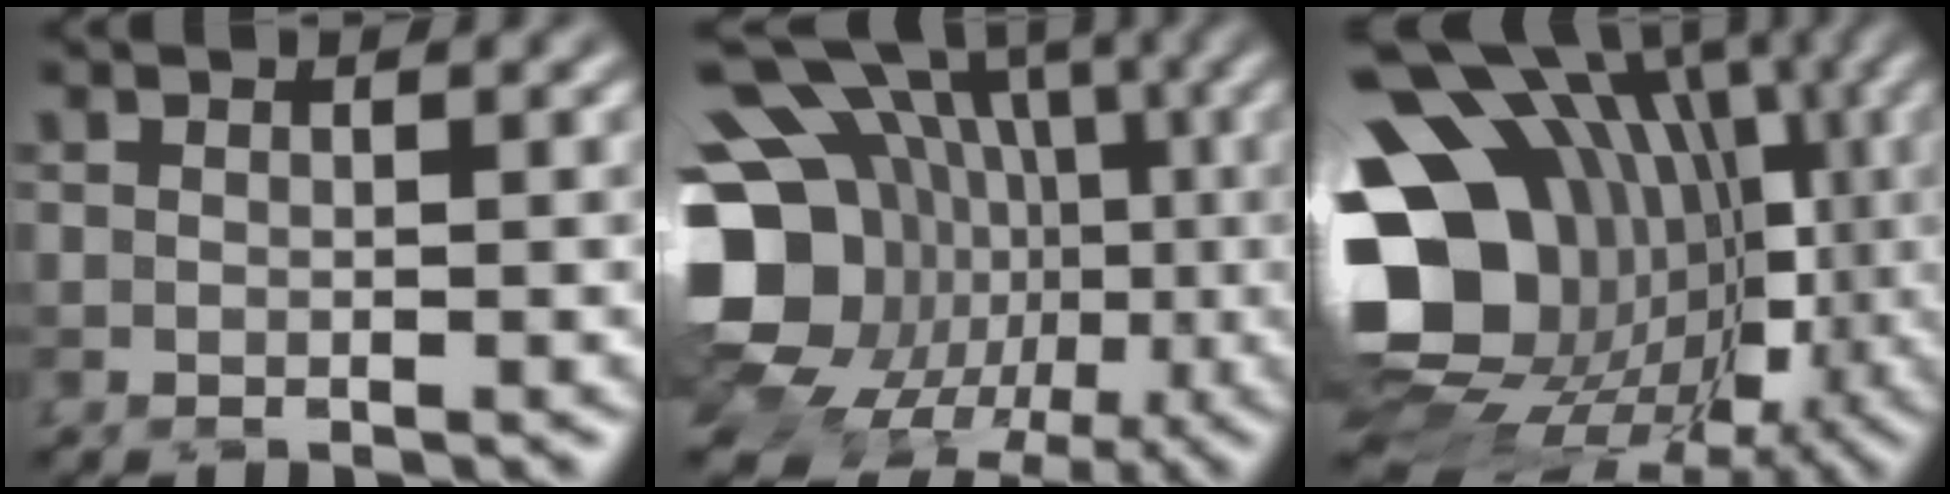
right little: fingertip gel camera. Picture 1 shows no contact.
{"total": 20.3, "force": [-1.4, 17.7, 9.9], "torque": [-0.151, 0.028, -0.055]}
{"total": 18.6, "force": [0.7, 15.1, 10.8], "torque": [-0.171, 0.004, 0.030]}